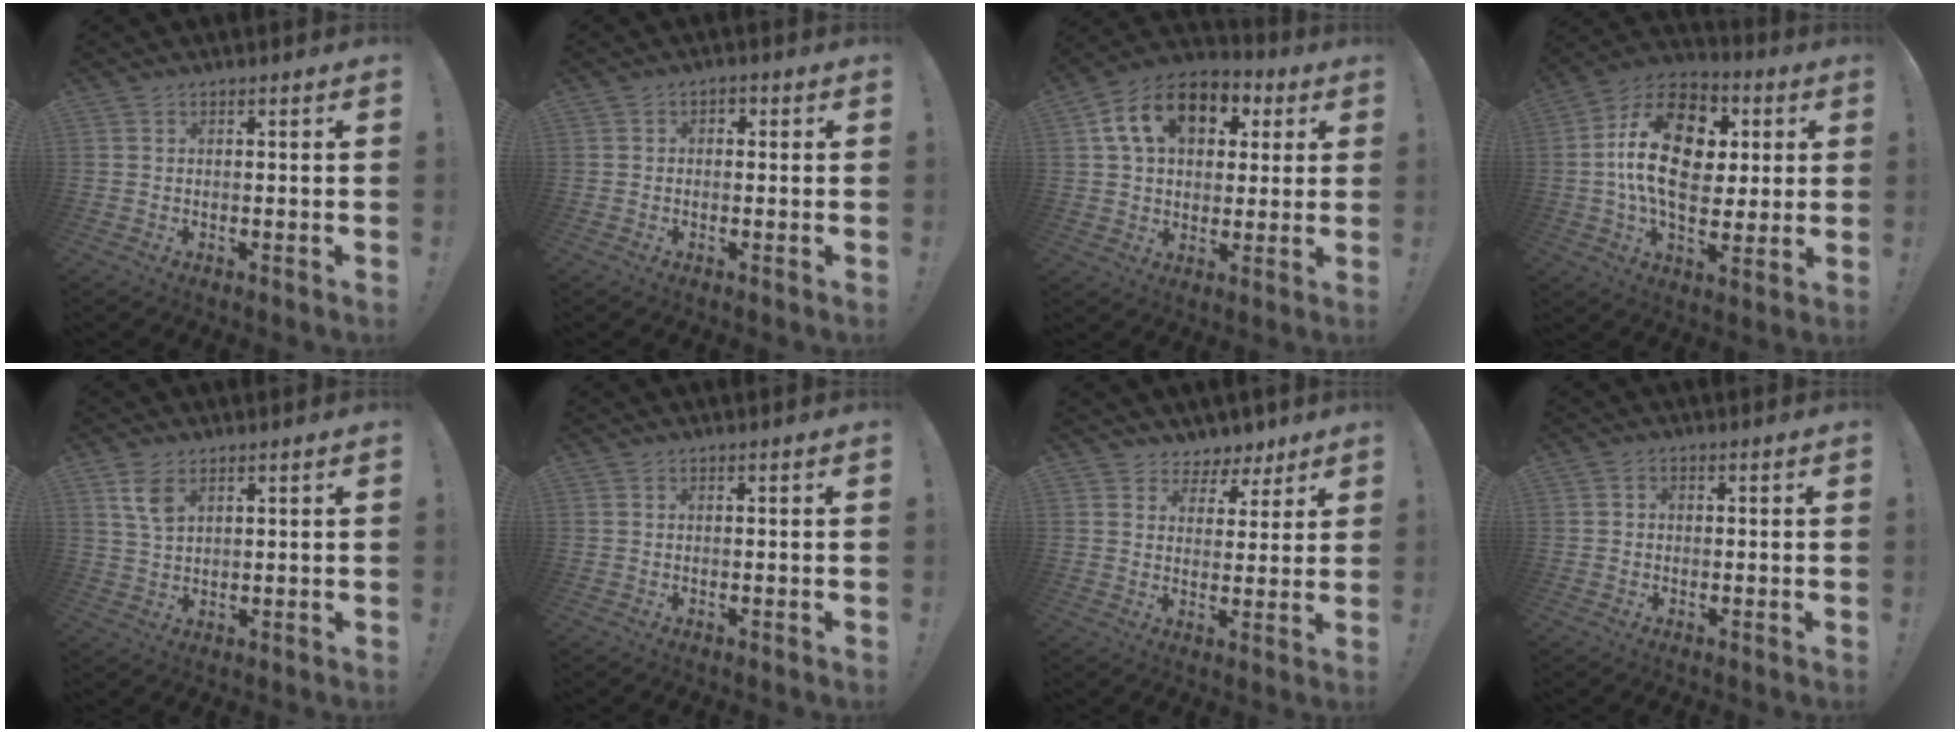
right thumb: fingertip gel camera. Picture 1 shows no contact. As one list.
[{"total": 1.7, "force": [-0.8, 1.3, 0.8], "torque": [-0.008, 0.007, -0.017]}, {"total": 16.1, "force": [6.0, 11.2, 9.9], "torque": [-0.155, -0.007, 0.111]}, {"total": 22.1, "force": [4.1, 14.2, 16.4], "torque": [-0.263, -0.004, 0.073]}, {"total": 5.7, "force": [2.9, 3.1, 3.9], "torque": [-0.056, -0.014, 0.052]}, {"total": 0.0}, {"total": 5.8, "force": [3.9, 4.1, 0.7], "torque": [0.002, -0.036, 0.074]}, {"total": 1.4, "force": [-0.4, 1.2, 0.5], "torque": [-0.012, 0.007, -0.008]}]